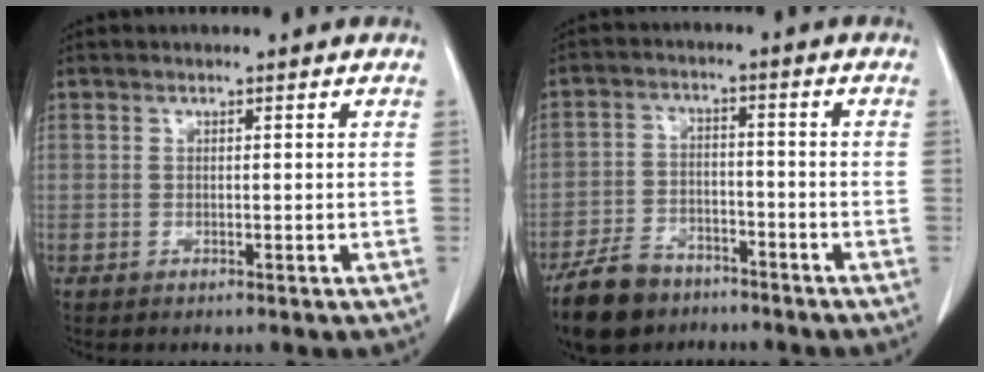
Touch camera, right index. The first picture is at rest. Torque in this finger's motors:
{"motor_torque": [-0.19, -0.30, -0.68, -0.21]}